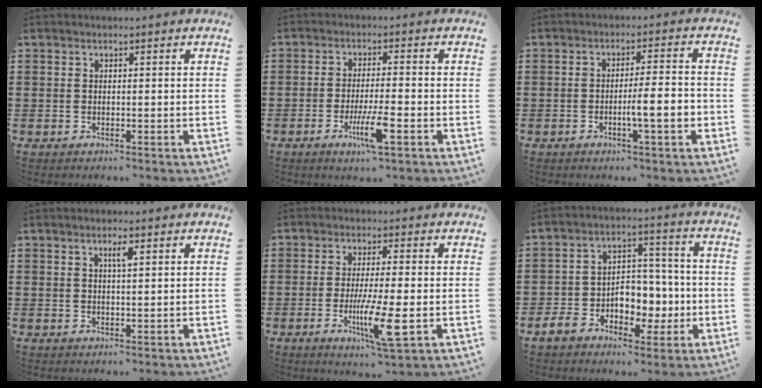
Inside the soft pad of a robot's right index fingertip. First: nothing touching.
{"total": 6.2, "force": [-2.6, 0.7, 5.5], "torque": [-0.109, -0.015, -0.048]}
{"total": 6.0, "force": [-1.6, 0.6, 5.7], "torque": [-0.094, -0.001, -0.027]}
{"total": 2.1, "force": [1.0, 0.4, 1.8], "torque": [-0.030, 0.000, 0.013]}
{"total": 8.1, "force": [-2.2, 1.1, 7.7], "torque": [-0.143, -0.018, -0.038]}
{"total": 7.4, "force": [-1.9, 6.1, 3.7], "torque": [-0.058, 0.011, -0.032]}